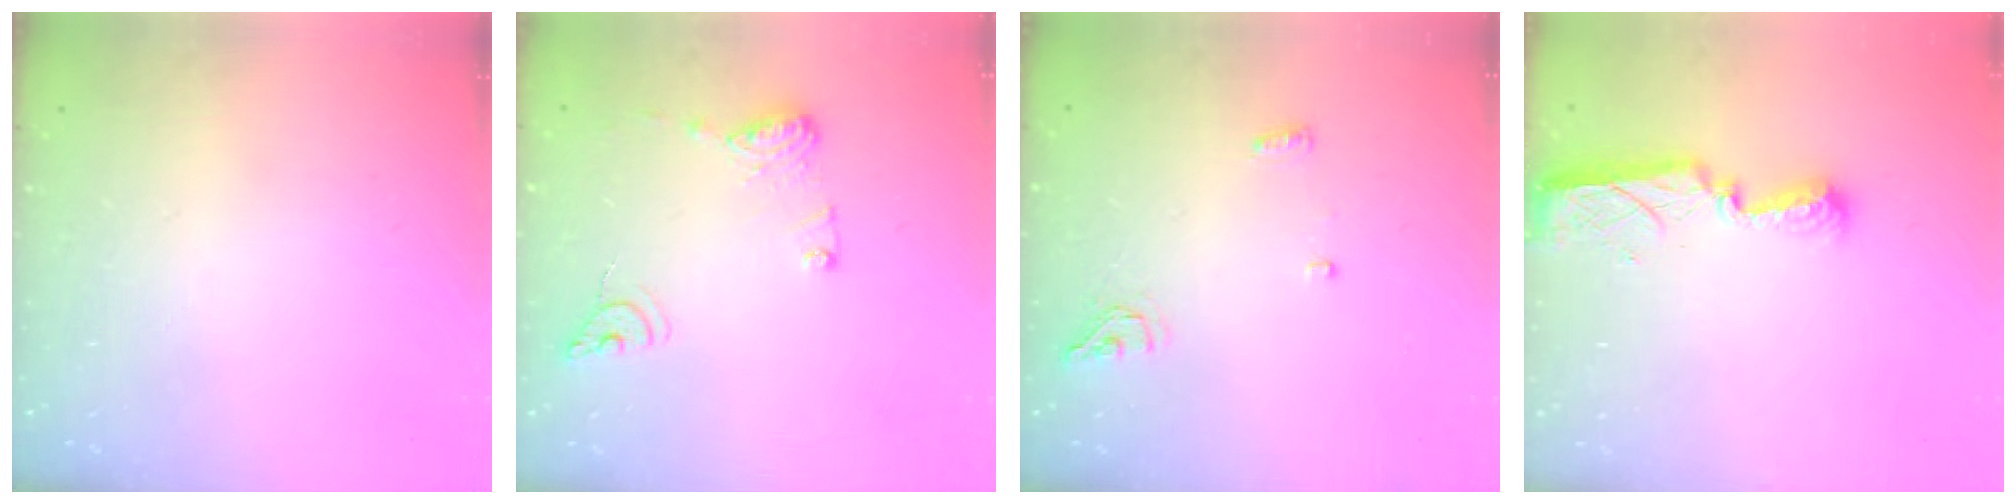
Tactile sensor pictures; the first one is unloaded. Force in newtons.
{"total": 10.4, "press": 10.3, "slide": 0.9}
{"total": 4.9, "press": 4.8, "slide": 1.0}
{"total": 8.2, "press": 8.2, "slide": 0.4}